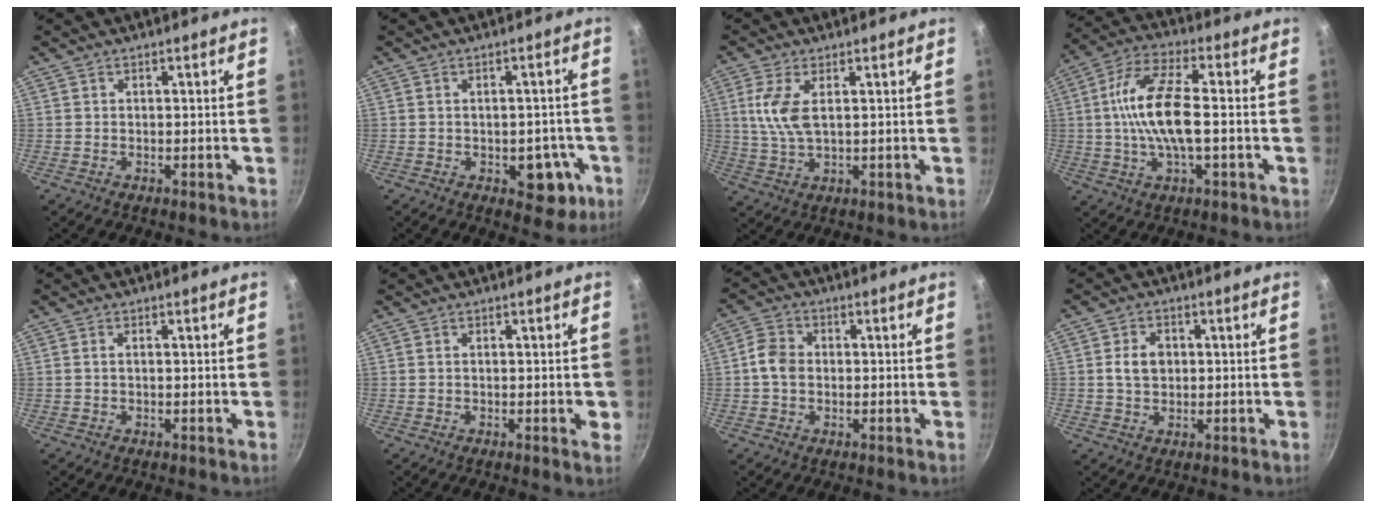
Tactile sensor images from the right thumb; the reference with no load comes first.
{"total": 7.2, "force": [-2.4, 4.4, 5.1], "torque": [-0.034, 0.011, -0.023]}
{"total": 6.6, "force": [1.5, 2.8, 5.8], "torque": [-0.126, -0.002, 0.033]}
{"total": 13.2, "force": [-0.6, 5.0, 12.2], "torque": [-0.243, 0.024, -0.024]}
{"total": 0.7, "force": [0.1, 0.3, 0.6], "torque": [-0.014, 0.002, 0.001]}
{"total": 2.1, "force": [-0.3, 0.5, 2.0], "torque": [-0.023, -0.003, -0.004]}
{"total": 5.0, "force": [-0.3, 3.9, 3.1], "torque": [-0.051, 0.012, -0.016]}
{"total": 4.9, "force": [0.4, 3.9, 2.8], "torque": [-0.031, 0.005, 0.005]}